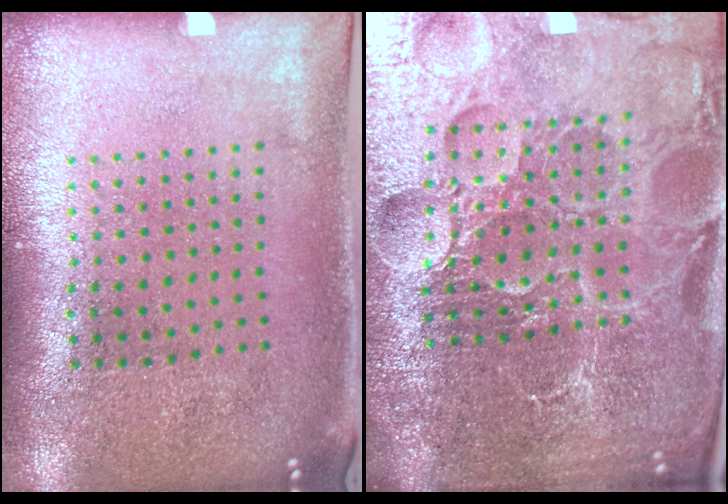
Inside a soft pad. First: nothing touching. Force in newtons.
{"total": 6.6, "press": 5.9, "slide": 3.1}